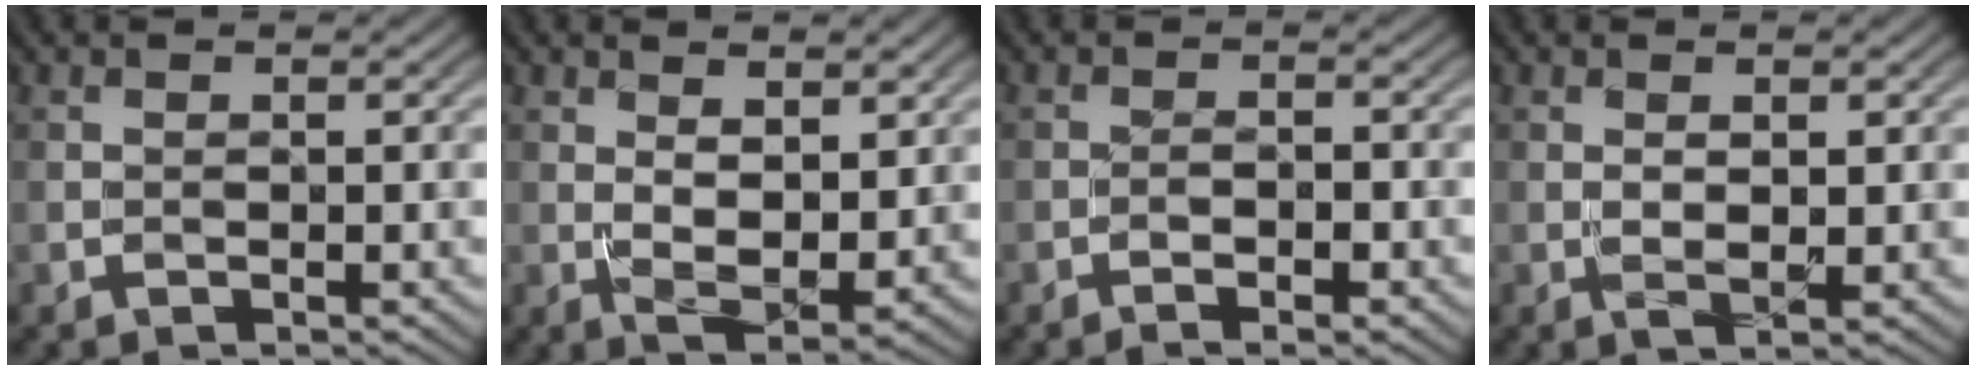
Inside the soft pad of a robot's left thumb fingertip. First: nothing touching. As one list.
[{"total": 3.5, "force": [2.2, 1.0, 2.5], "torque": [-0.057, -0.014, 0.047]}, {"total": 2.4, "force": [-1.6, 0.2, 1.7], "torque": [-0.034, 0.003, -0.027]}, {"total": 1.2, "force": [0.7, 0.0, 1.0], "torque": [-0.024, -0.006, 0.017]}]